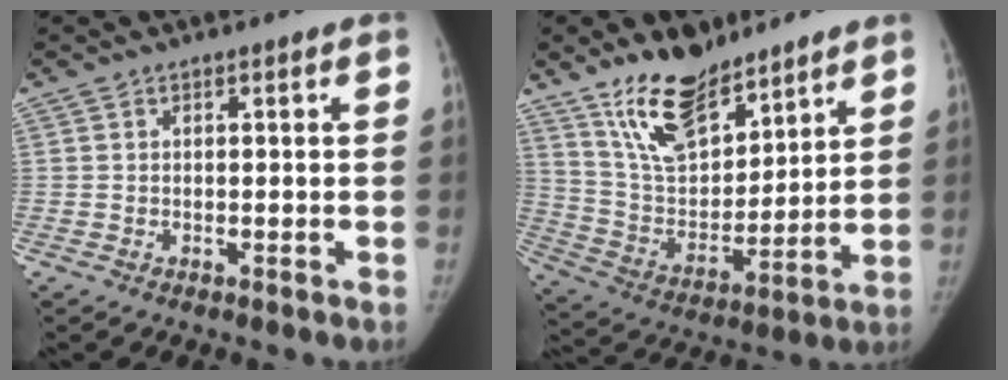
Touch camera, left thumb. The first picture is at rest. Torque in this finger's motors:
{"motor_torque": [0.09, 0.08, 1.44, -1.33, 0.07]}